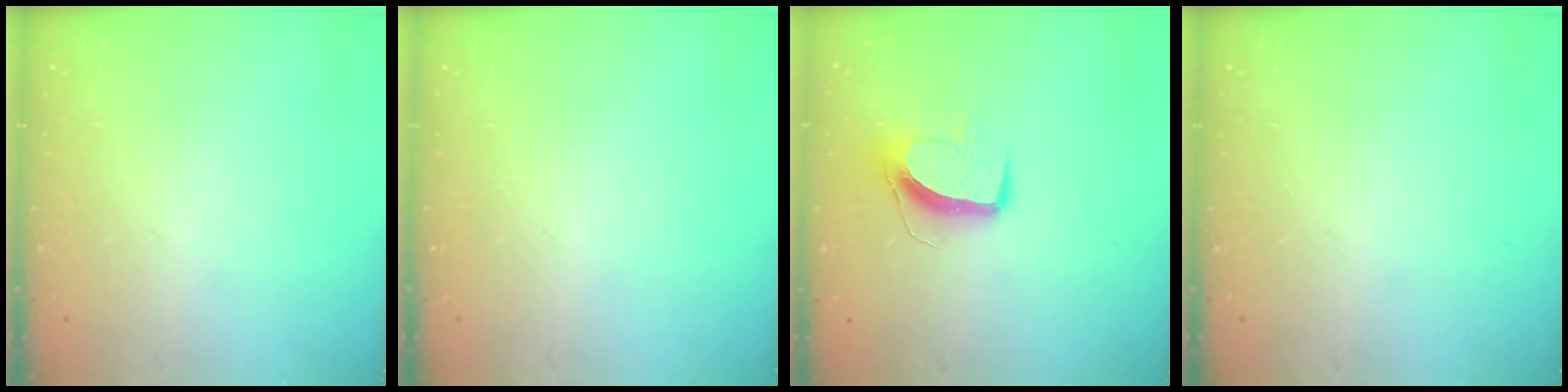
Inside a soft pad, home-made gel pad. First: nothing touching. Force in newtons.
{"total": 0.0}
{"total": 9.8, "press": 9.7, "slide": 0.8}
{"total": 0.0}